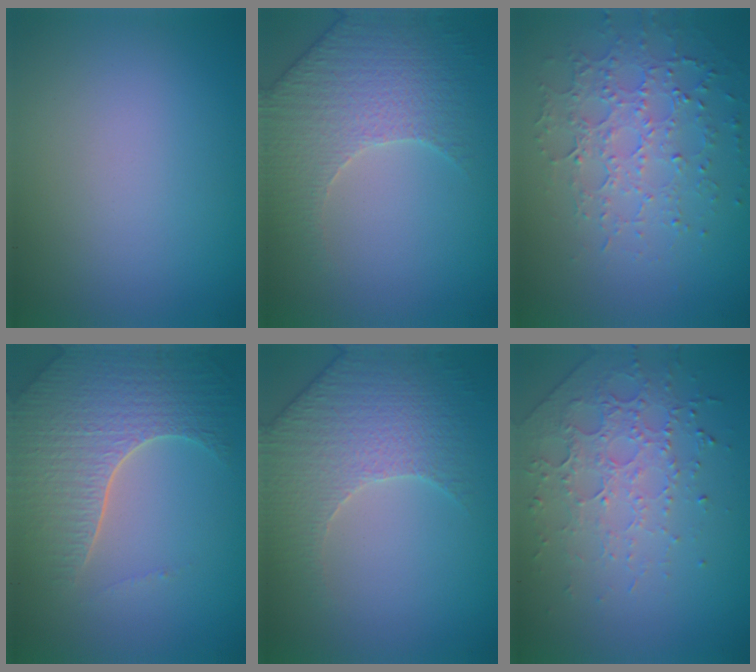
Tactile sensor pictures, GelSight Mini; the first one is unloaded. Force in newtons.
{"total": 4.3, "press": 4.2, "slide": 1.0}
{"total": 4.8, "press": 3.5, "slide": 3.2}
{"total": 6.7, "press": 5.1, "slide": 4.3}
{"total": 4.3, "press": 4.2, "slide": 1.0}
{"total": 4.5, "press": 3.1, "slide": 3.2}